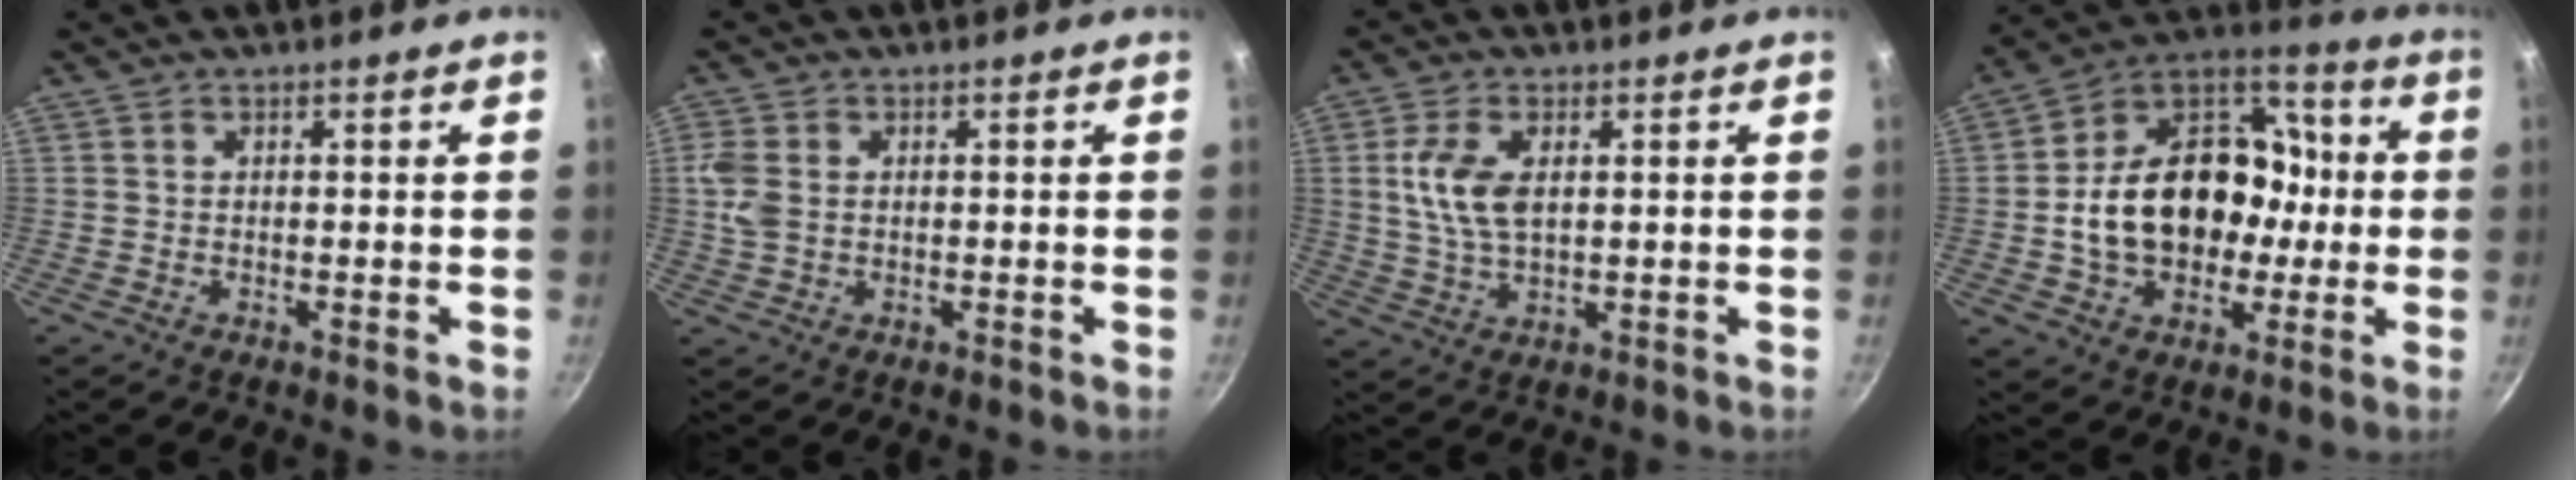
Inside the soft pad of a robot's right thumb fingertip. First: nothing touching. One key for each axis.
{"total": 4.6, "fx": 0.4, "fy": 3.3, "fz": 3.2, "tx": -0.071, "ty": 0.004, "tz": 0.006}
{"total": 8.5, "fx": 1.6, "fy": 4.6, "fz": 7.0, "tx": -0.137, "ty": -0.002, "tz": 0.031}
{"total": 23.5, "fx": -1.5, "fy": 17.7, "fz": 15.5, "tx": -0.235, "ty": 0.055, "tz": -0.026}